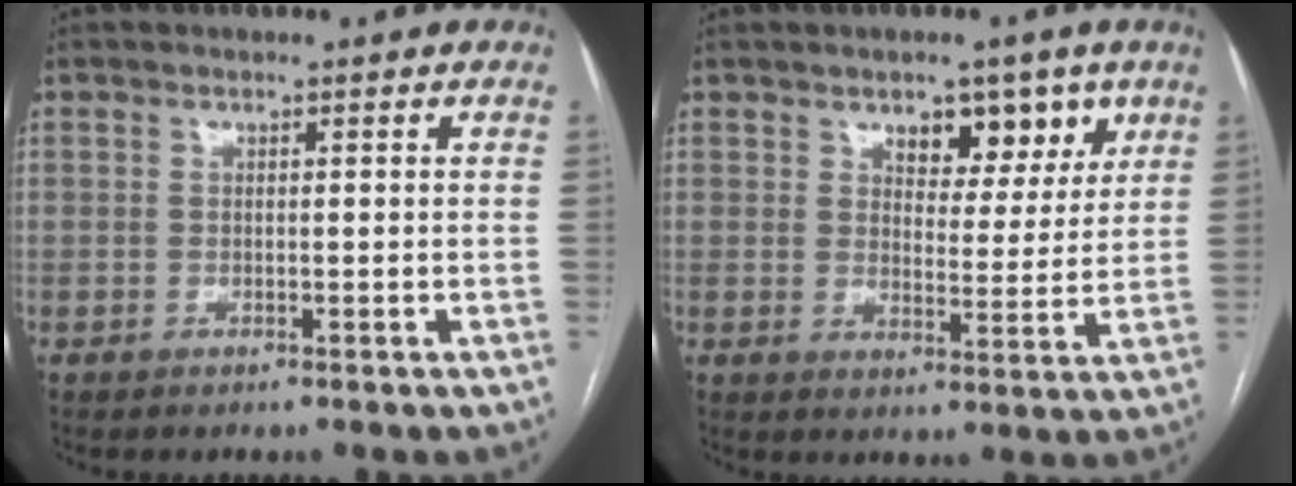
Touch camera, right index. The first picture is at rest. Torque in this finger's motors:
{"motor_torque": [0.36, 0.37, 0.08, 0.03]}